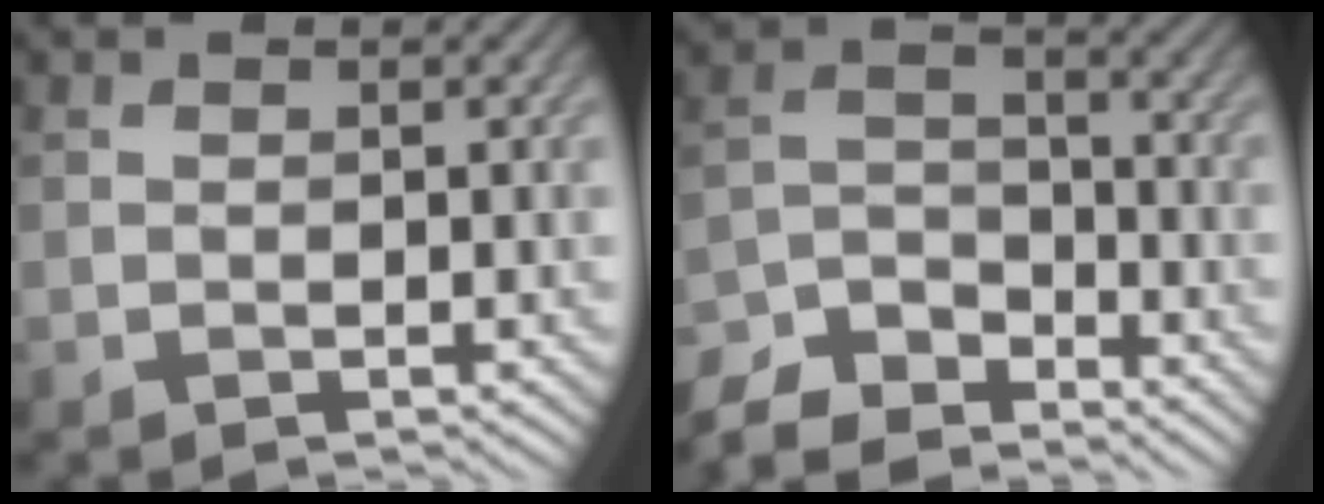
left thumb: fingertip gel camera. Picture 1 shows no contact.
{"total": 9.1, "force": [-8.1, 3.1, 3.0], "torque": [-0.078, -0.006, -0.159]}